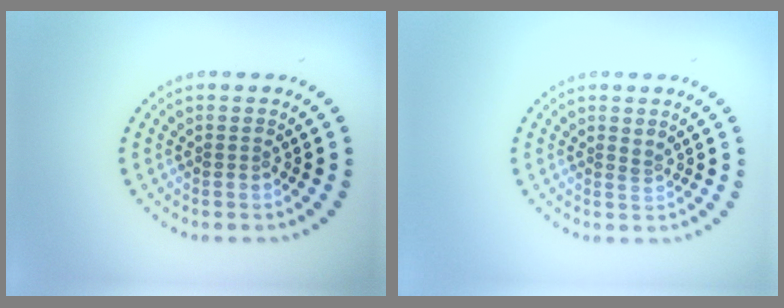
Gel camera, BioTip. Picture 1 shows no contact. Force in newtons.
{"total": 0.6, "press": 0.2, "slide": 0.6}